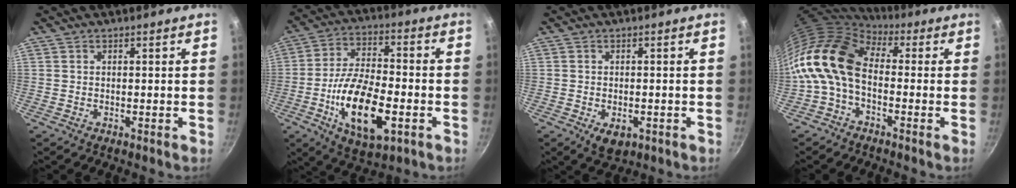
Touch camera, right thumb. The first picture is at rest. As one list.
[{"total": 17.4, "force": [-5.2, 7.9, 14.6], "torque": [-0.257, 0.020, -0.090]}, {"total": 4.6, "force": [-1.6, 2.8, 3.2], "torque": [-0.038, 0.000, -0.015]}, {"total": 13.2, "force": [-1.1, 8.6, 10.0], "torque": [-0.178, 0.028, -0.041]}]